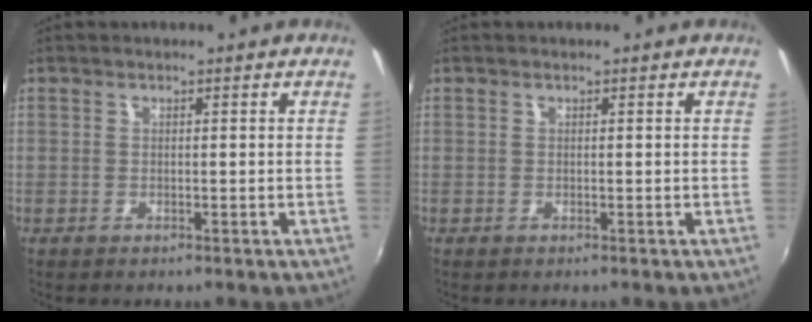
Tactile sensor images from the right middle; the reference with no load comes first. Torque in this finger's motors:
{"motor_torque": [-0.13, 0.10, -0.01, 0.00]}